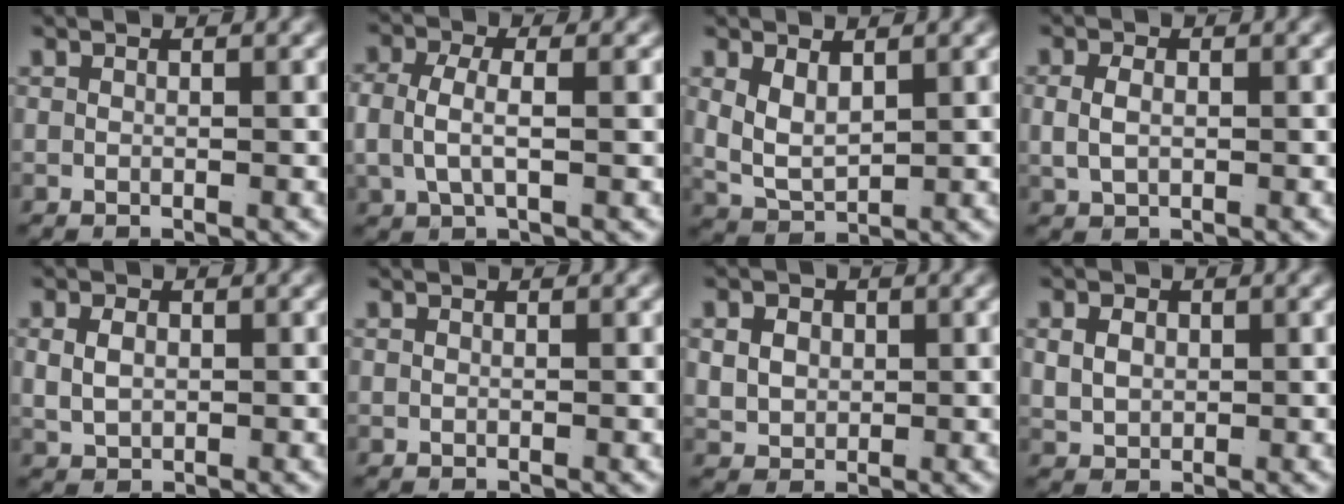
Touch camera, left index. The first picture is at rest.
{"total": 3.7, "force": [0.3, 2.1, 3.0], "torque": [-0.075, -0.007, 0.012]}
{"total": 4.3, "force": [0.4, 3.4, 2.7], "torque": [-0.074, -0.022, 0.019]}
{"total": 1.8, "force": [0.1, 1.1, 1.4], "torque": [-0.036, -0.007, 0.012]}
{"total": 2.2, "force": [0.4, 1.6, 1.5], "torque": [-0.032, -0.007, 0.019]}
{"total": 0.0}
{"total": 3.2, "force": [0.6, 2.7, 1.6], "torque": [-0.038, -0.015, 0.024]}
{"total": 2.4, "force": [0.6, 1.8, 1.4], "torque": [-0.029, -0.012, 0.025]}